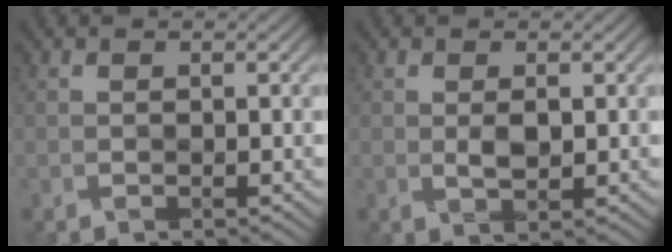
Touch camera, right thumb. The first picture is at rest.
{"total": 1.6, "force": [0.4, 0.7, 1.3], "torque": [-0.028, -0.004, 0.013]}